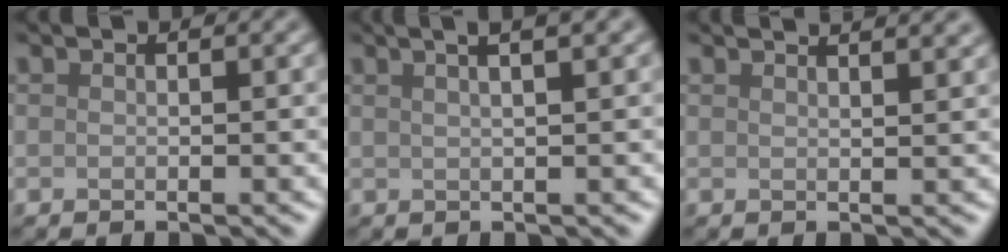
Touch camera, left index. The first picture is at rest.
{"total": 5.6, "force": [3.2, 2.2, 4.0], "torque": [-0.025, 0.041, 0.012]}
{"total": 5.3, "force": [3.9, 2.3, 2.9], "torque": [-0.006, 0.040, 0.015]}